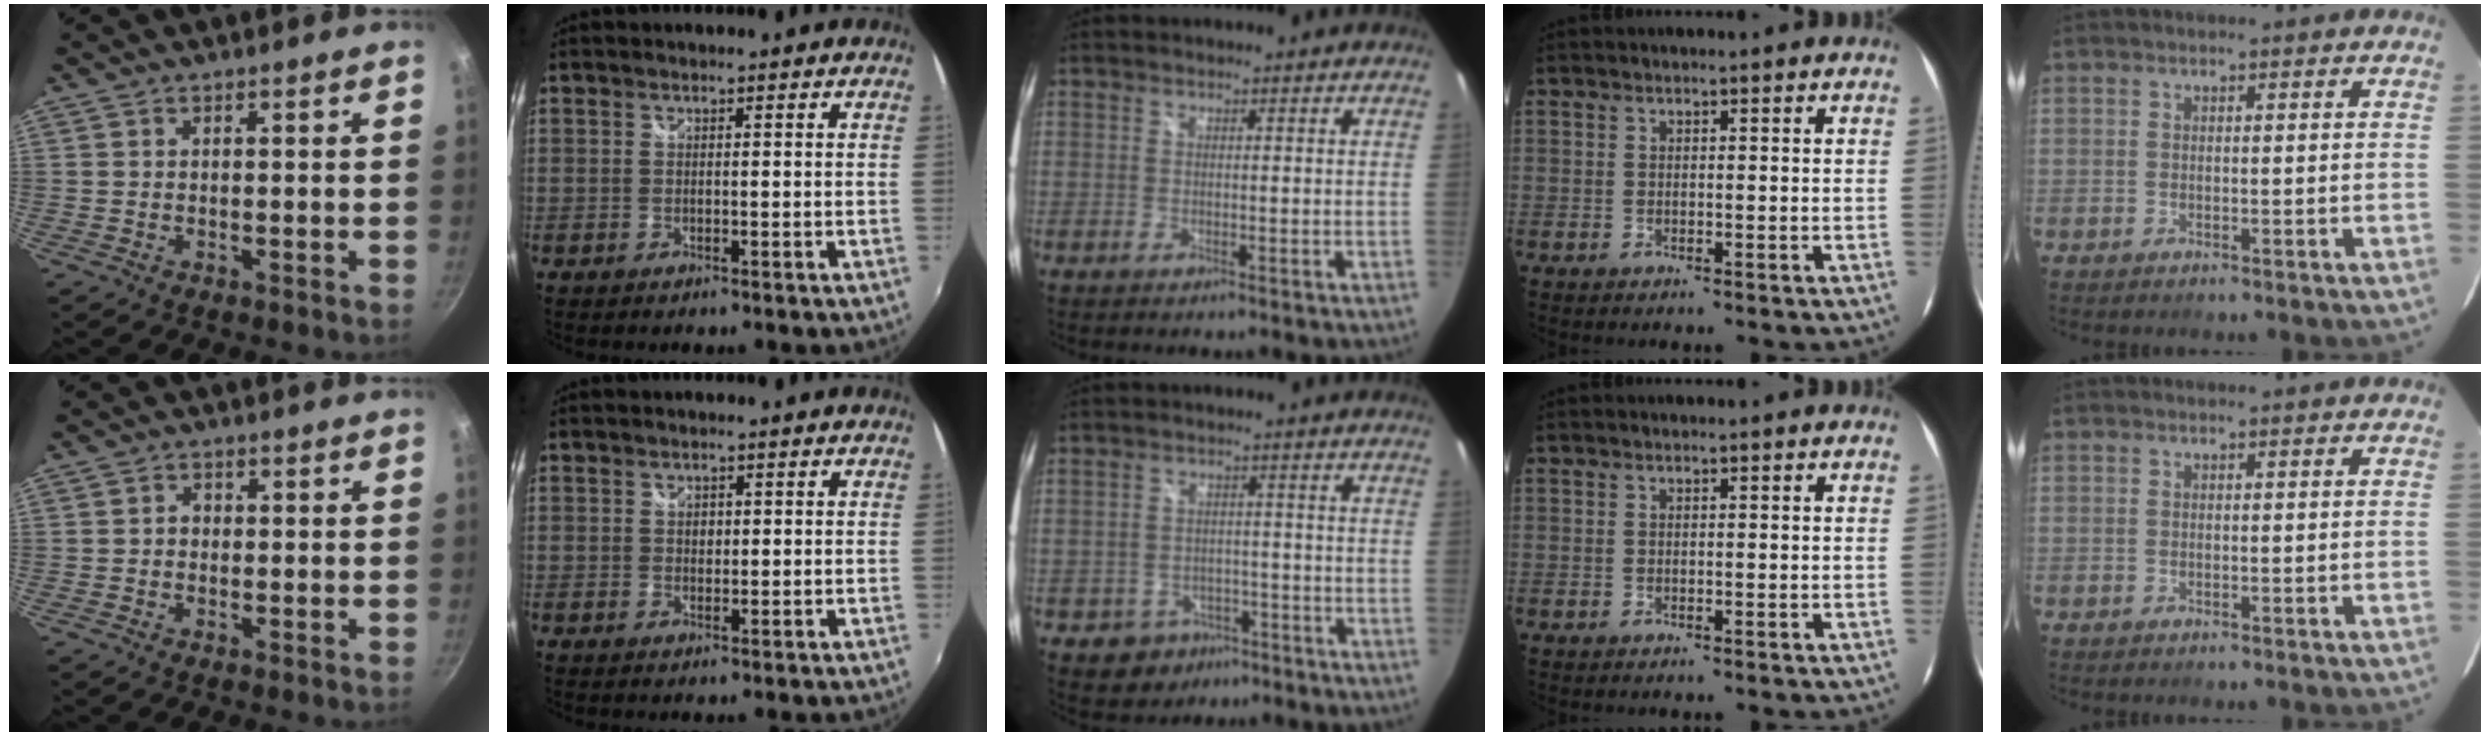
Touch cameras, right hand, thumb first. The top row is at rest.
{"thumb": {"total": 1.6, "force": [-0.1, 1.4, 0.8], "torque": [-0.007, 0.006, -0.006]}, "index": {"total": 1.4, "force": [0.2, 1.2, 0.6], "torque": [-0.006, 0.002, 0.003]}, "middle": {"total": 6.4, "force": [-3.5, 5.1, 1.6], "torque": [-0.042, 0.015, -0.035]}}